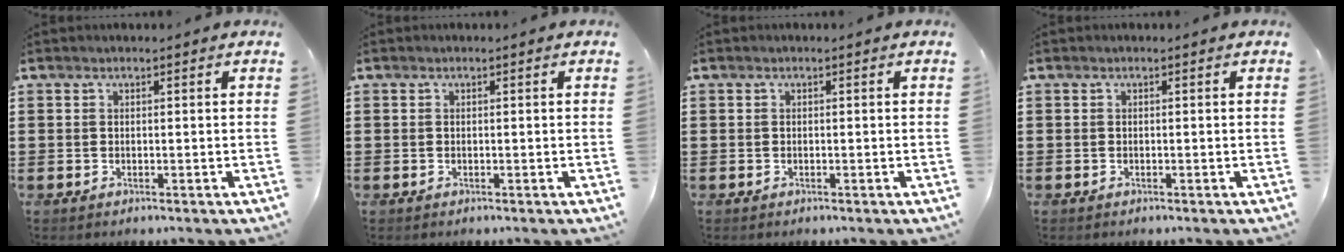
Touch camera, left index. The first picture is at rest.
{"total": 0.0}
{"total": 0.0}
{"total": 0.0}